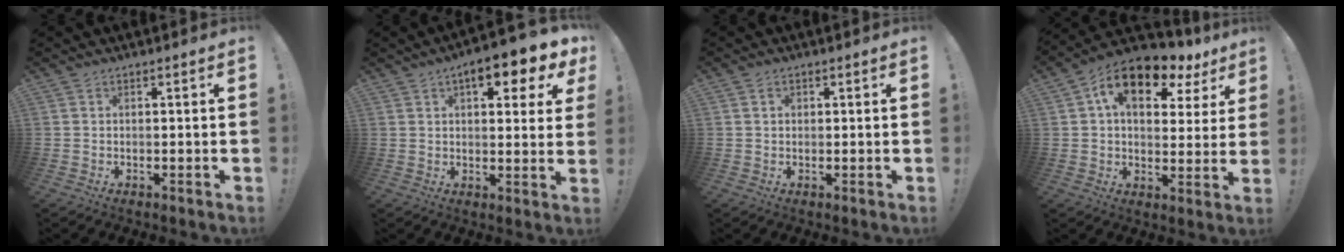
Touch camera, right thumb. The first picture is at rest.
{"total": 9.7, "force": [4.9, 3.4, 7.6], "torque": [-0.094, -0.021, 0.078]}
{"total": 1.3, "force": [0.4, 1.1, 0.7], "torque": [-0.008, 0.002, 0.007]}
{"total": 14.0, "force": [7.0, 7.8, 9.3], "torque": [-0.148, -0.030, 0.122]}